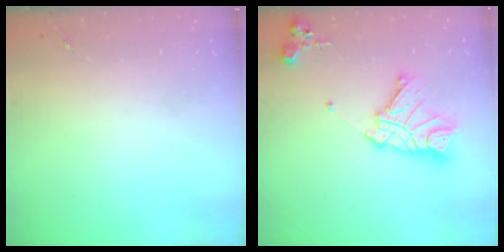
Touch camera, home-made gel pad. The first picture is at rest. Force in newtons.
{"total": 16.1, "press": 16.0, "slide": 1.6}